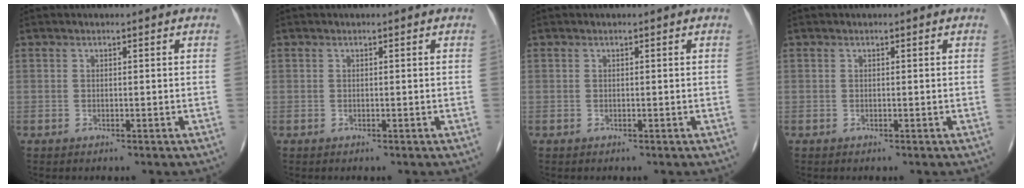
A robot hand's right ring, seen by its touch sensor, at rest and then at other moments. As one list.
[{"total": 0.0}, {"total": 0.0}, {"total": 0.0}]